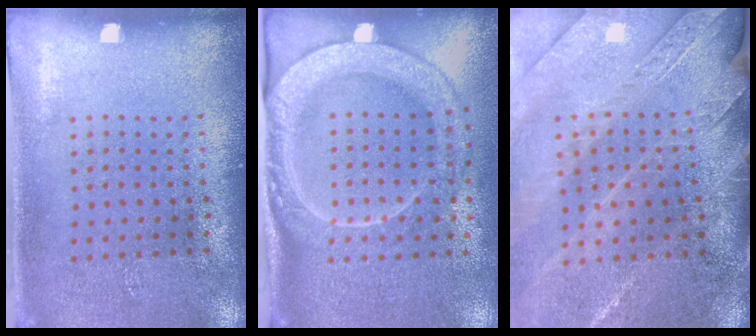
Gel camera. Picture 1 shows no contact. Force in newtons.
{"total": 2.4, "press": 2.1, "slide": 1.2}
{"total": 2.8, "press": 2.8, "slide": 0.7}